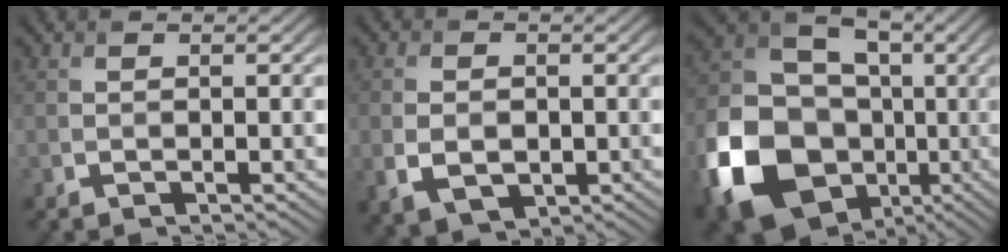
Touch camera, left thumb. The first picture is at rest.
{"total": 4.7, "force": [-0.8, 3.3, 3.3], "torque": [-0.073, -0.012, -0.011]}
{"total": 18.1, "force": [-5.8, 14.0, 9.9], "torque": [-0.239, -0.026, -0.110]}